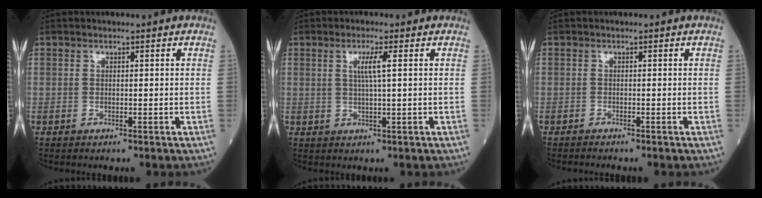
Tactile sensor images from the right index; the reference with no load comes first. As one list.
[{"total": 3.3, "force": [1.0, -0.2, 3.2], "torque": [-0.059, 0.000, 0.017]}, {"total": 0.7, "force": [-0.6, 0.0, 0.2], "torque": [-0.002, 0.000, -0.011]}]